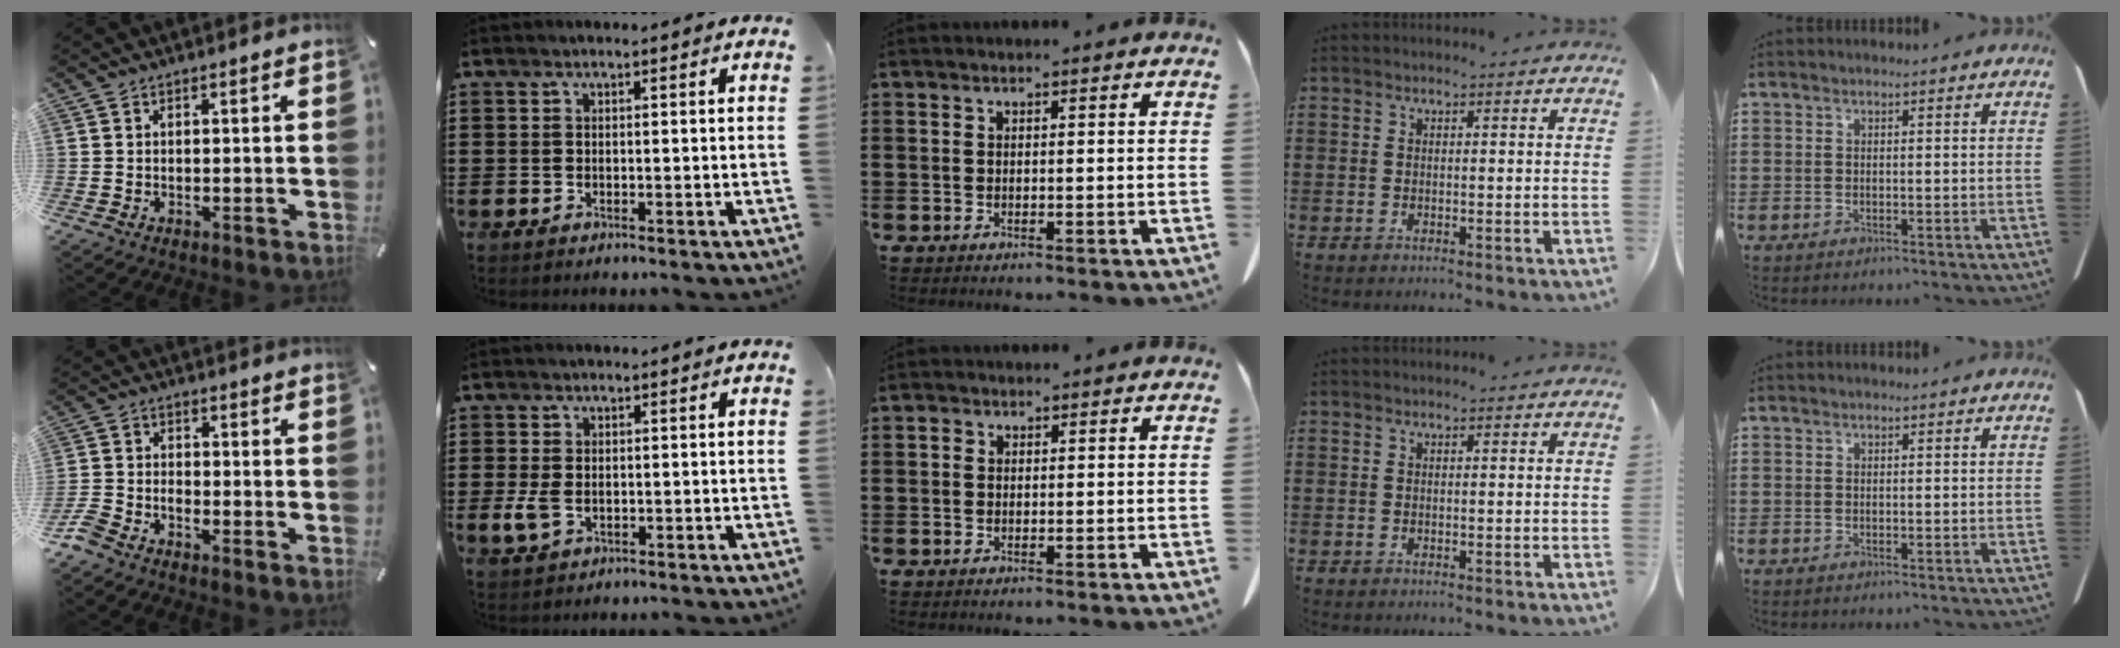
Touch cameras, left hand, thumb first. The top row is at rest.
{"thumb": {"total": 4.2, "force": [-3.6, 1.5, 1.6], "torque": [-0.058, 0.002, -0.076]}, "index": {"total": 2.8, "force": [-0.4, 1.7, 2.1], "torque": [-0.065, -0.006, -0.013]}, "middle": {"total": 0.7, "force": [0.1, 0.6, 0.3], "torque": [-0.009, 0.003, 0.001]}}